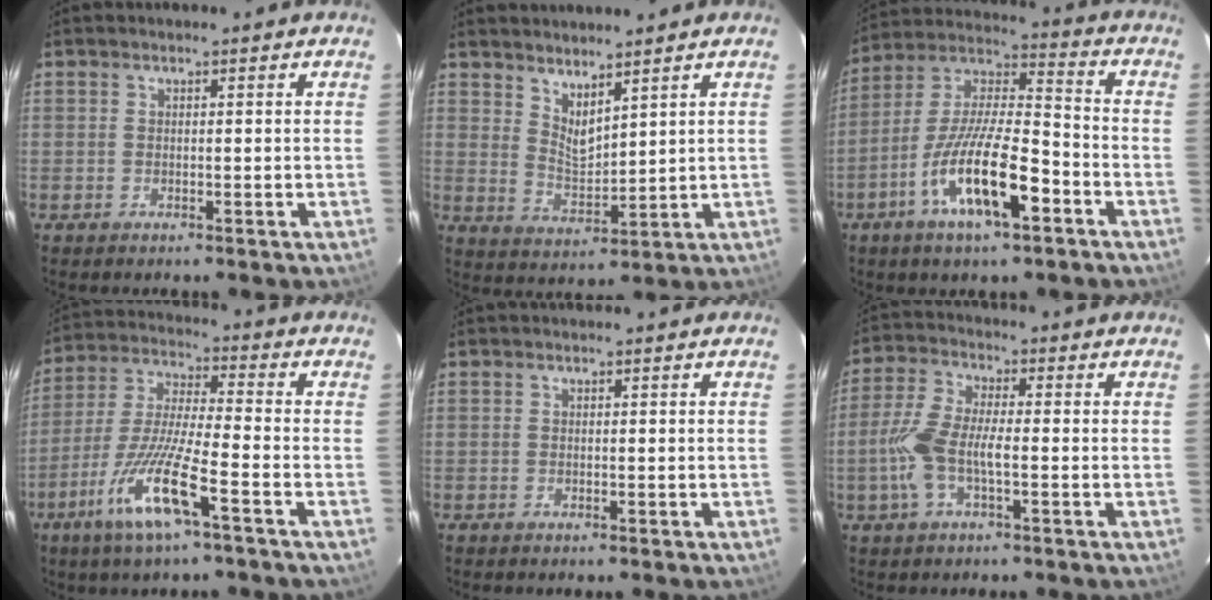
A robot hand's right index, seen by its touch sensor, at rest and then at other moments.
{"total": 5.6, "force": [4.4, 1.7, 3.0], "torque": [-0.049, -0.011, 0.083]}
{"total": 16.4, "force": [-7.6, 4.4, 13.9], "torque": [-0.271, -0.009, -0.139]}
{"total": 13.4, "force": [-7.0, 1.2, 11.3], "torque": [-0.241, -0.013, -0.140]}
{"total": 0.0}
{"total": 8.6, "force": [-2.2, 2.6, 7.9], "torque": [-0.176, 0.005, -0.044]}